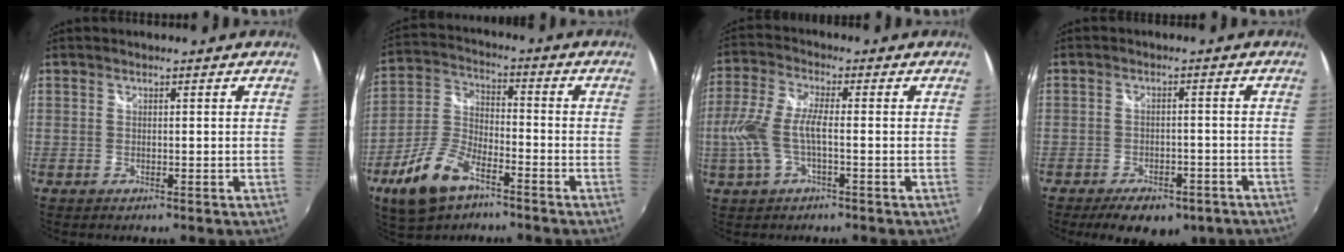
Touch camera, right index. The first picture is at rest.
{"total": 12.9, "force": [-7.8, 6.1, 8.4], "torque": [-0.190, -0.004, -0.149]}
{"total": 9.1, "force": [-1.8, 2.7, 8.5], "torque": [-0.190, -0.001, -0.033]}
{"total": 10.3, "force": [-7.2, 5.4, 5.0], "torque": [-0.110, 0.004, -0.089]}